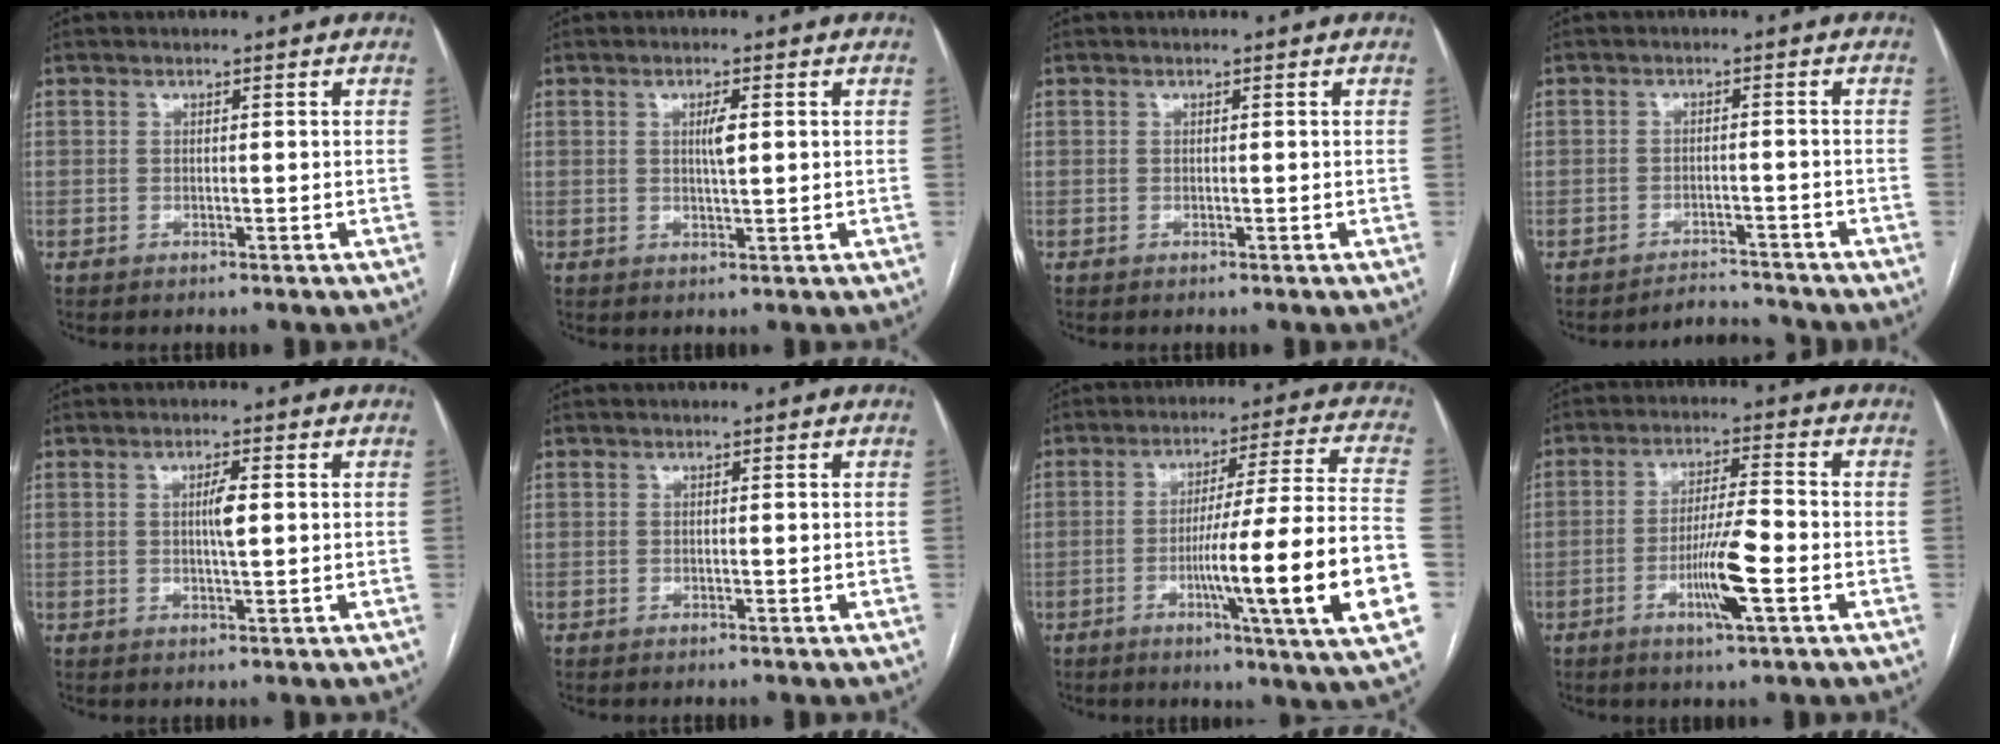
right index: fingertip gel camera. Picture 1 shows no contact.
{"total": 2.6, "force": [0.6, 0.4, 2.5], "torque": [-0.042, -0.001, 0.010]}
{"total": 0.0}
{"total": 3.3, "force": [-3.1, 0.1, -1.1], "torque": [0.022, 0.003, -0.044]}
{"total": 2.9, "force": [0.4, 0.3, 2.8], "torque": [-0.050, 0.000, 0.006]}
{"total": 0.0}
{"total": 19.9, "force": [-5.4, -1.3, 19.1], "torque": [-0.256, -0.005, -0.084]}
{"total": 8.2, "force": [-2.9, 0.2, 7.6], "torque": [-0.141, -0.005, -0.053]}